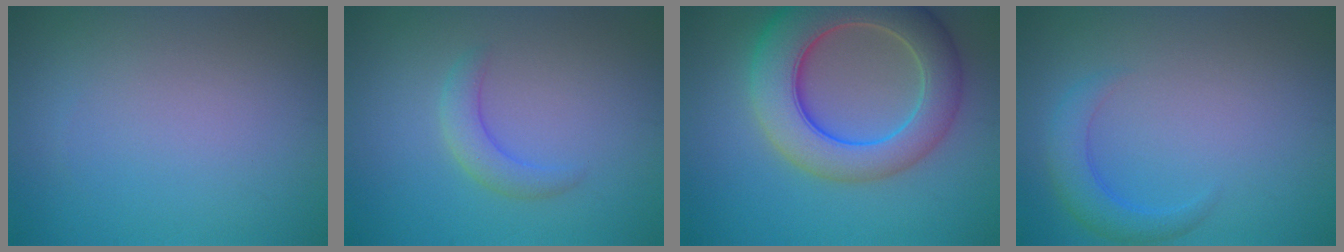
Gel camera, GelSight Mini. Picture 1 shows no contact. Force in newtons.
{"total": 2.3, "press": 2.3, "slide": 0.2}
{"total": 9.6, "press": 9.5, "slide": 0.5}
{"total": 2.7, "press": 2.6, "slide": 0.3}